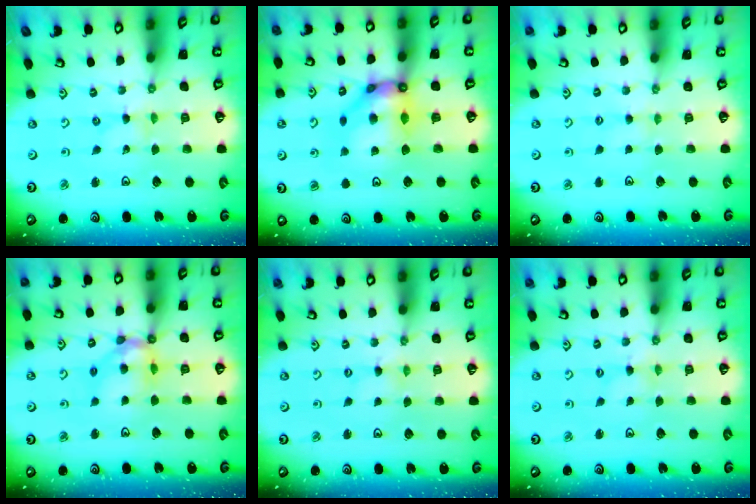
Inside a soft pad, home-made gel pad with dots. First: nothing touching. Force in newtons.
{"total": 11.8, "press": 11.7, "slide": 1.3}
{"total": 2.5, "press": 2.5, "slide": 0.3}
{"total": 12.5, "press": 12.4, "slide": 1.6}
{"total": 0.0}
{"total": 0.0}